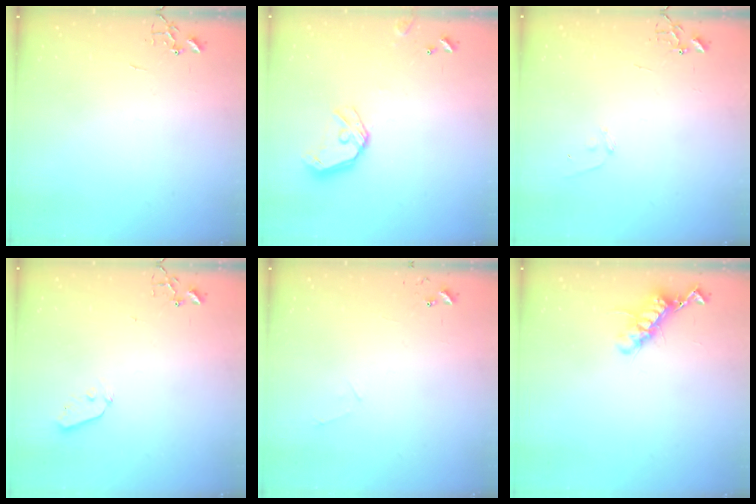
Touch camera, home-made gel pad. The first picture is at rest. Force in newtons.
{"total": 13.0, "press": 12.9, "slide": 1.9}
{"total": 7.1, "press": 7.0, "slide": 0.7}
{"total": 4.3, "press": 4.3, "slide": 0.7}
{"total": 4.8, "press": 4.8, "slide": 0.5}
{"total": 12.2, "press": 12.2, "slide": 0.6}